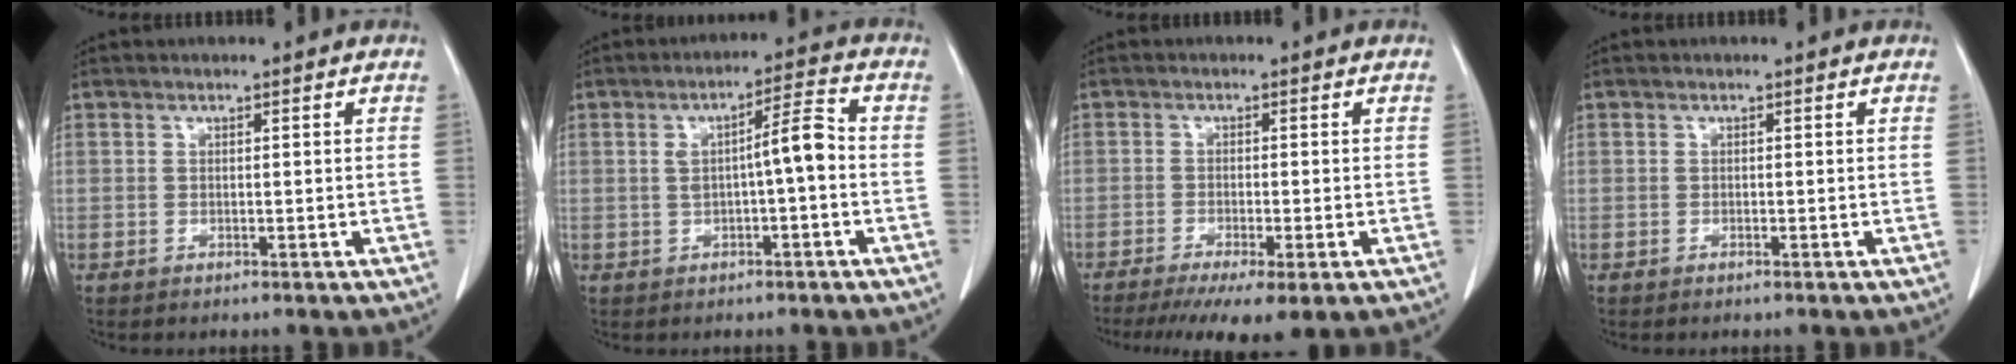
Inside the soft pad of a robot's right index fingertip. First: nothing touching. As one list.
[{"total": 6.0, "force": [-0.2, 0.7, 6.0], "torque": [-0.095, 0.019, -0.002]}, {"total": 8.9, "force": [-6.0, 1.2, 6.5], "torque": [-0.092, -0.022, -0.093]}, {"total": 0.0}]